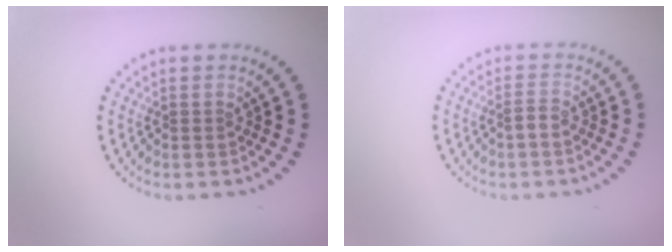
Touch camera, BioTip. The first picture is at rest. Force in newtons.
{"total": 1.0, "press": 0.9, "slide": 0.4}